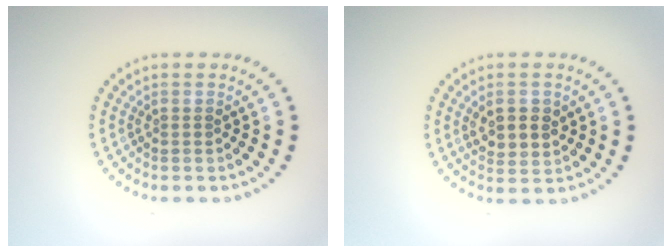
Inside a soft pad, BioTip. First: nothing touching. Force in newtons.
{"total": 3.0, "press": 2.9, "slide": 0.6}